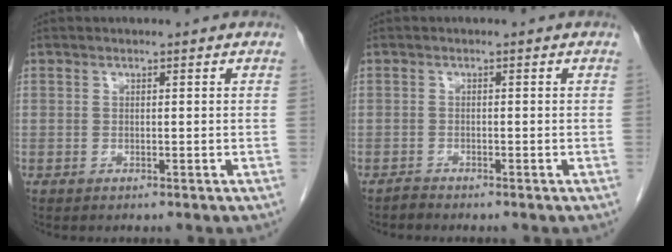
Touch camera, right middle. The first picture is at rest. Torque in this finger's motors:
{"motor_torque": [0.10, -0.01, -0.02, 0.00]}